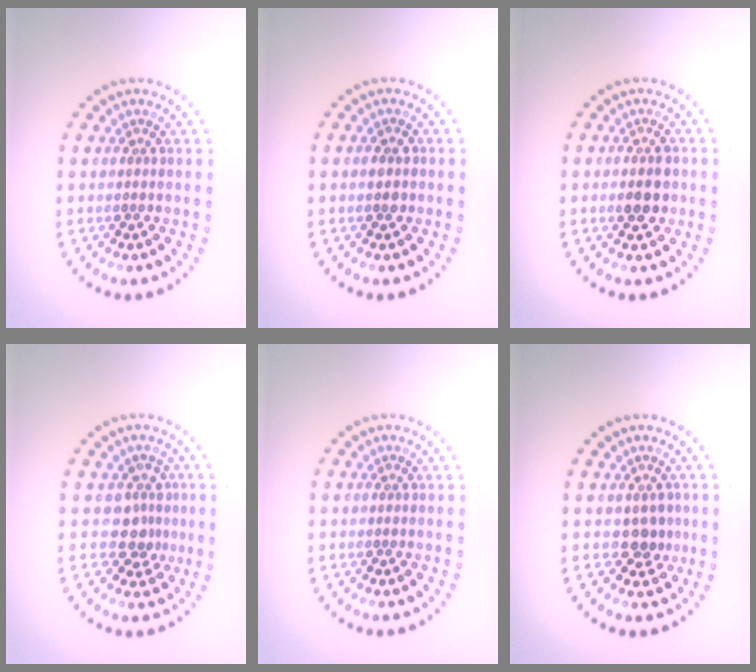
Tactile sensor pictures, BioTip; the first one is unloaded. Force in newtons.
{"total": 1.4, "press": 1.3, "slide": 0.1}
{"total": 2.4, "press": 2.4, "slide": 0.2}
{"total": 2.6, "press": 2.0, "slide": 1.6}
{"total": 0.0}
{"total": 1.8, "press": 1.6, "slide": 0.9}